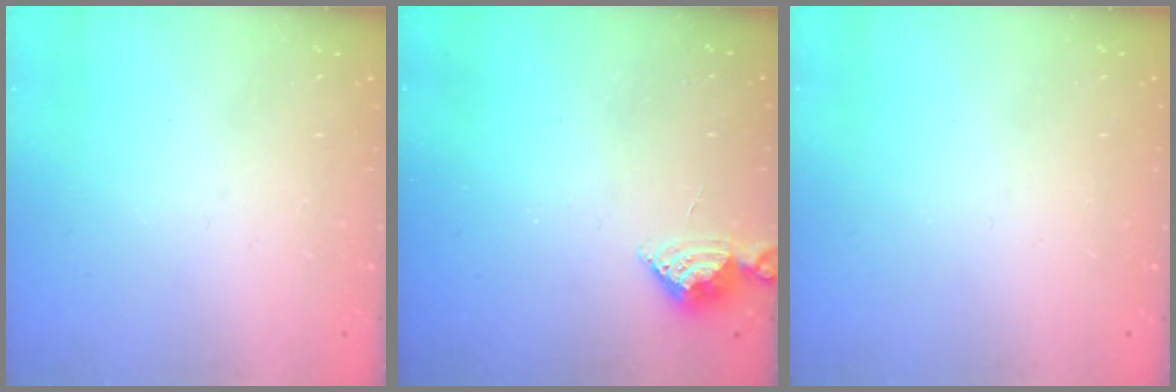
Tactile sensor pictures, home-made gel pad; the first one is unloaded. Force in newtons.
{"total": 5.1, "press": 5.1, "slide": 0.8}
{"total": 0.0}